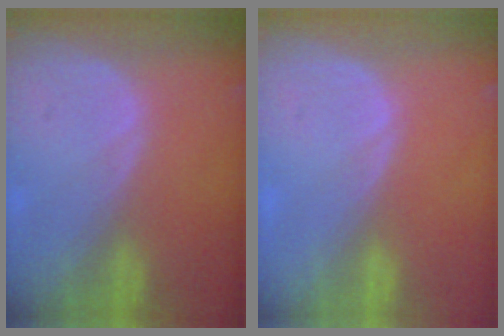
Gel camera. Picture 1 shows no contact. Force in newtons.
{"total": 0.0}